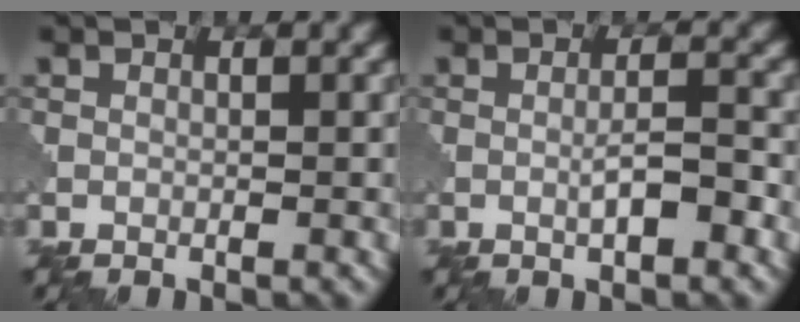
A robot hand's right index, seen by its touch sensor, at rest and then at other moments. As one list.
[{"total": 2.5, "force": [-0.7, 0.4, 2.4], "torque": [-0.040, 0.003, -0.014]}]